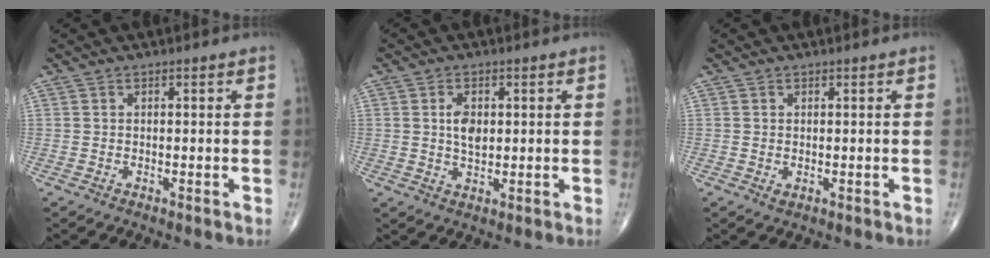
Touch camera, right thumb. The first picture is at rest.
{"total": 4.2, "force": [0.7, 2.5, 3.3], "torque": [-0.052, -0.005, 0.012]}
{"total": 0.9, "force": [0.0, 0.7, 0.6], "torque": [-0.012, -0.003, 0.003]}